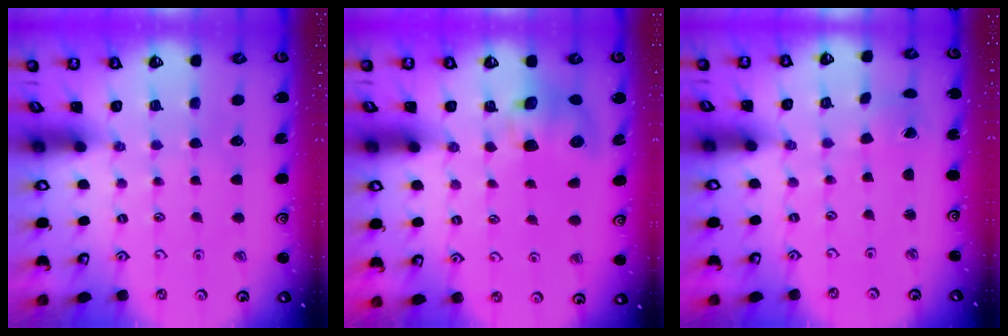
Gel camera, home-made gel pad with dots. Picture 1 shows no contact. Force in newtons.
{"total": 8.9, "press": 8.8, "slide": 1.4}
{"total": 0.7, "press": 0.7, "slide": 0.1}